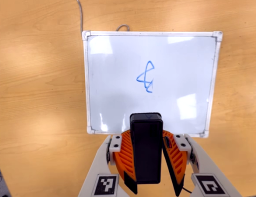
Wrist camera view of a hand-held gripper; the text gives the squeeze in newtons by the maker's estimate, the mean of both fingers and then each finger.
{"total": 9.2, "left": 8.9, "right": 9.5}